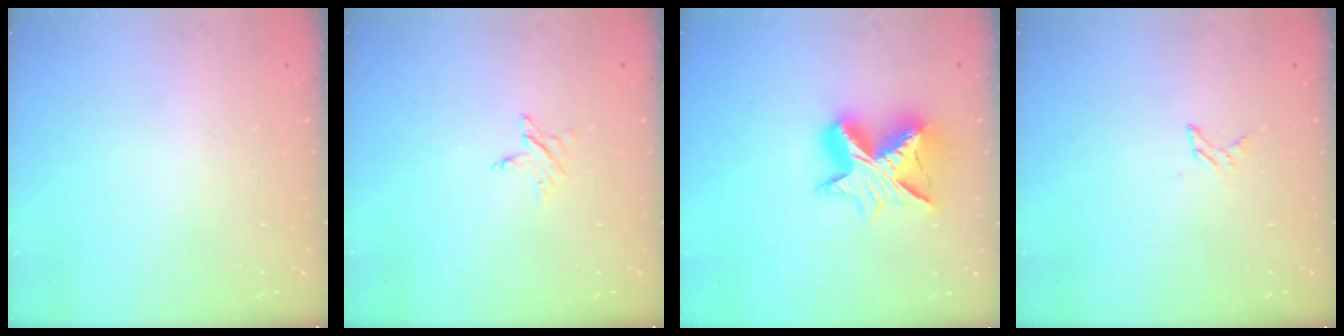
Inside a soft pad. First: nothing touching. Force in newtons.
{"total": 2.8, "press": 2.8, "slide": 0.1}
{"total": 13.2, "press": 13.1, "slide": 0.9}
{"total": 2.9, "press": 2.9, "slide": 0.3}